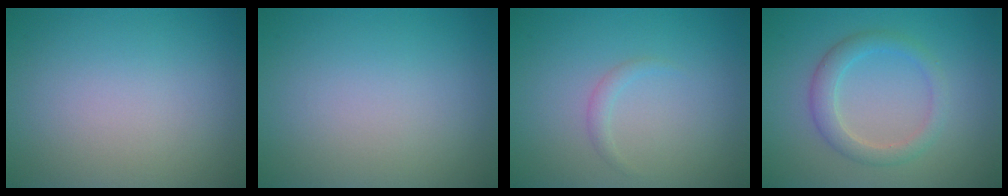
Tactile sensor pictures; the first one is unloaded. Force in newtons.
{"total": 0.0}
{"total": 0.9, "press": 0.9, "slide": 0.0}
{"total": 2.8, "press": 2.8, "slide": 0.3}